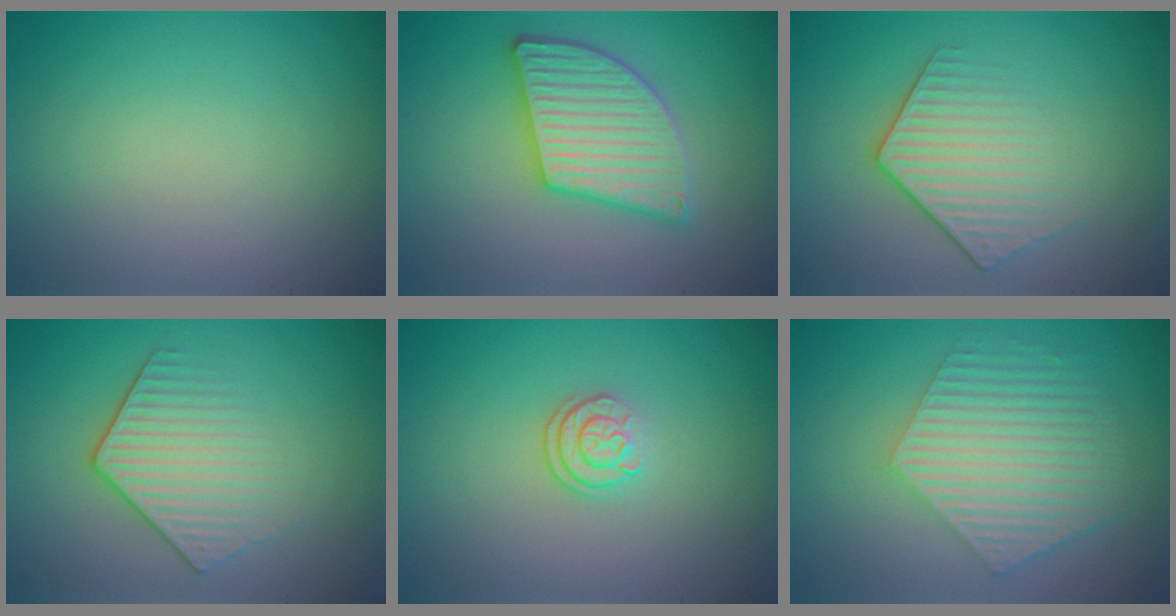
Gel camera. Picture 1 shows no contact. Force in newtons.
{"total": 5.4, "press": 5.4, "slide": 0.6}
{"total": 4.0, "press": 2.8, "slide": 2.9}
{"total": 4.2, "press": 2.9, "slide": 2.9}
{"total": 2.3, "press": 1.7, "slide": 1.5}
{"total": 5.6, "press": 4.1, "slide": 3.9}